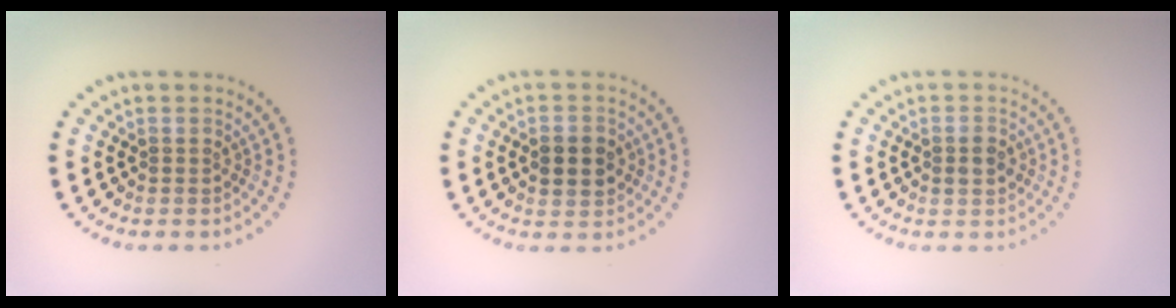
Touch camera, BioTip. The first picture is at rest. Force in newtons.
{"total": 2.7, "press": 2.7, "slide": 0.2}
{"total": 2.1, "press": 2.1, "slide": 0.1}